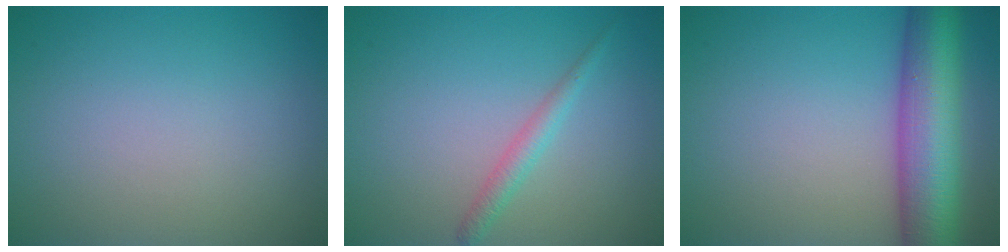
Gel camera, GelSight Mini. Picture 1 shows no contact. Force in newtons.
{"total": 1.6, "press": 1.6, "slide": 0.0}
{"total": 9.4, "press": 9.4, "slide": 0.4}